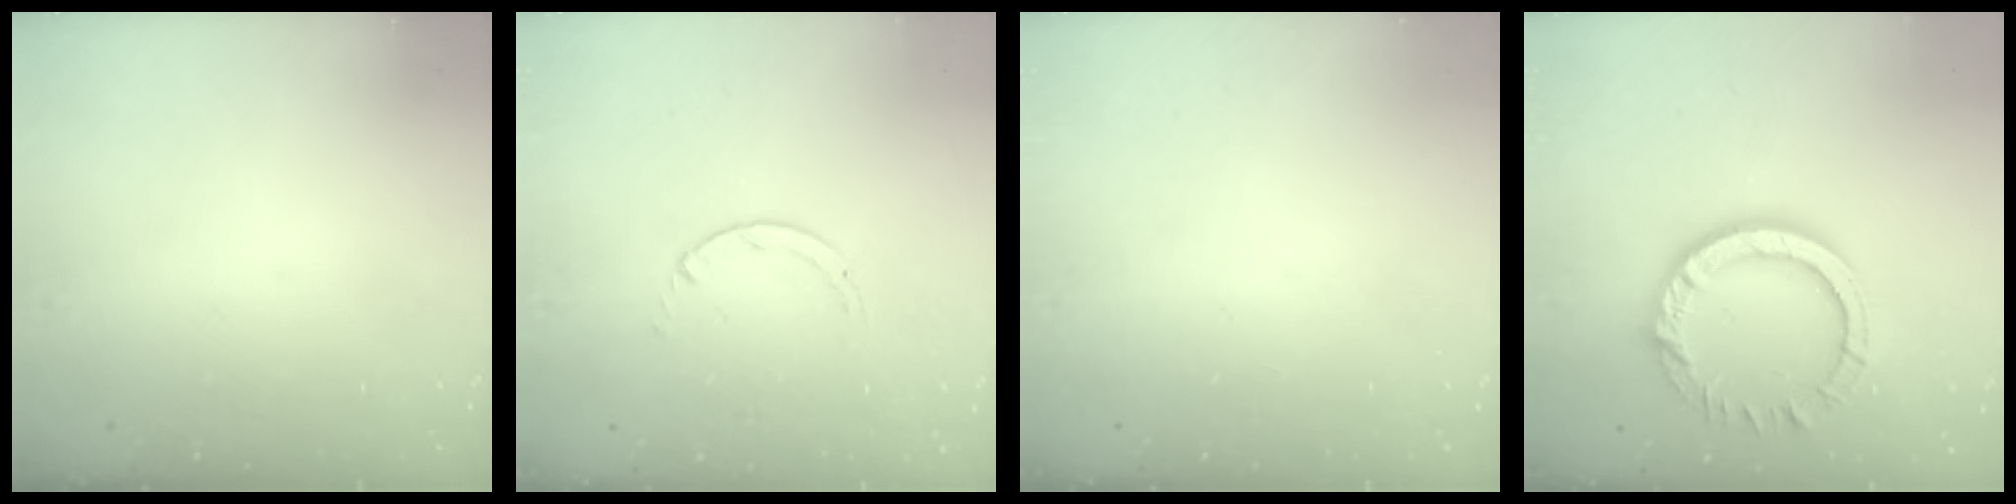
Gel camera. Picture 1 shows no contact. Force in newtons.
{"total": 0.6, "press": 0.5, "slide": 0.1}
{"total": 0.0}
{"total": 12.8, "press": 12.7, "slide": 1.4}